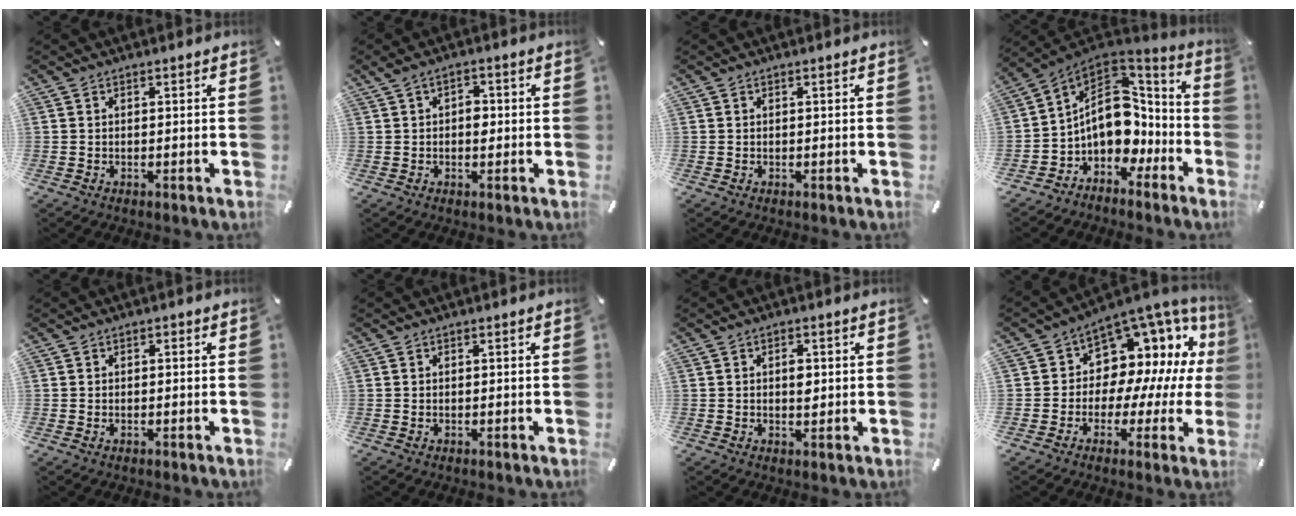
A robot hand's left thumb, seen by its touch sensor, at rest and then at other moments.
{"total": 3.9, "force": [0.1, 2.6, 2.9], "torque": [-0.040, 0.004, -0.003]}
{"total": 0.0}
{"total": 14.3, "force": [-0.3, 11.4, 8.6], "torque": [-0.135, -0.021, 0.003]}
{"total": 0.6, "force": [0.0, 0.4, 0.4], "torque": [-0.007, 0.002, -0.001]}
{"total": 0.0}
{"total": 3.0, "force": [0.4, 1.8, 2.4], "torque": [-0.025, -0.004, -0.001]}
{"total": 10.7, "force": [6.1, 7.7, 4.3], "torque": [-0.066, -0.080, 0.108]}